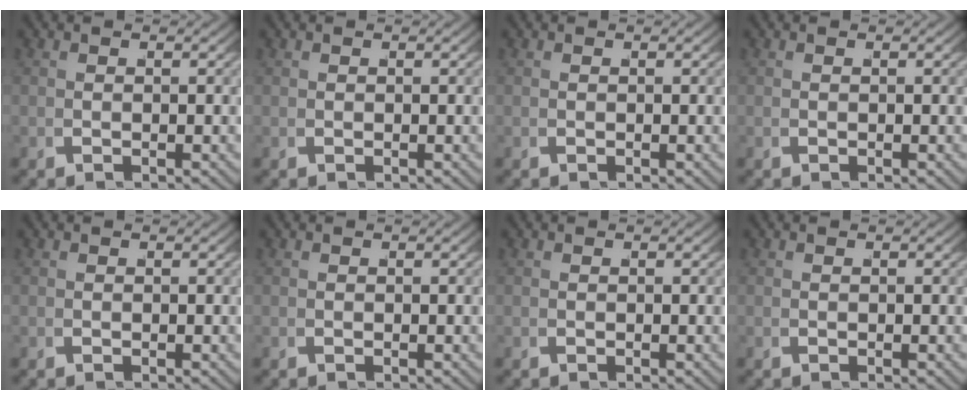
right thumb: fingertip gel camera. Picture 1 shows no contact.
{"total": 0.0}
{"total": 0.0}
{"total": 0.0}
{"total": 0.0}
{"total": 0.0}
{"total": 0.0}
{"total": 0.0}